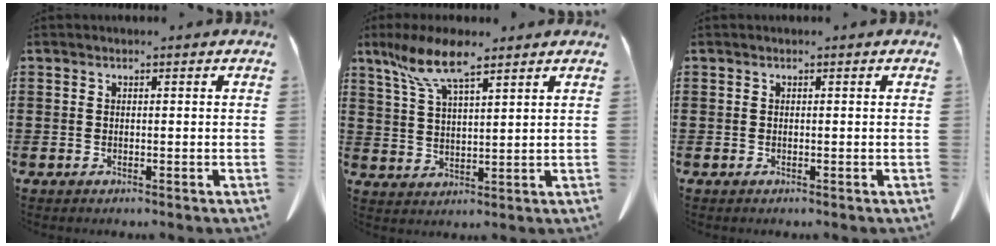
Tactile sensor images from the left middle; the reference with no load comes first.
{"total": 8.5, "force": [5.9, 2.2, 5.7], "torque": [-0.134, -0.011, 0.105]}
{"total": 0.0}